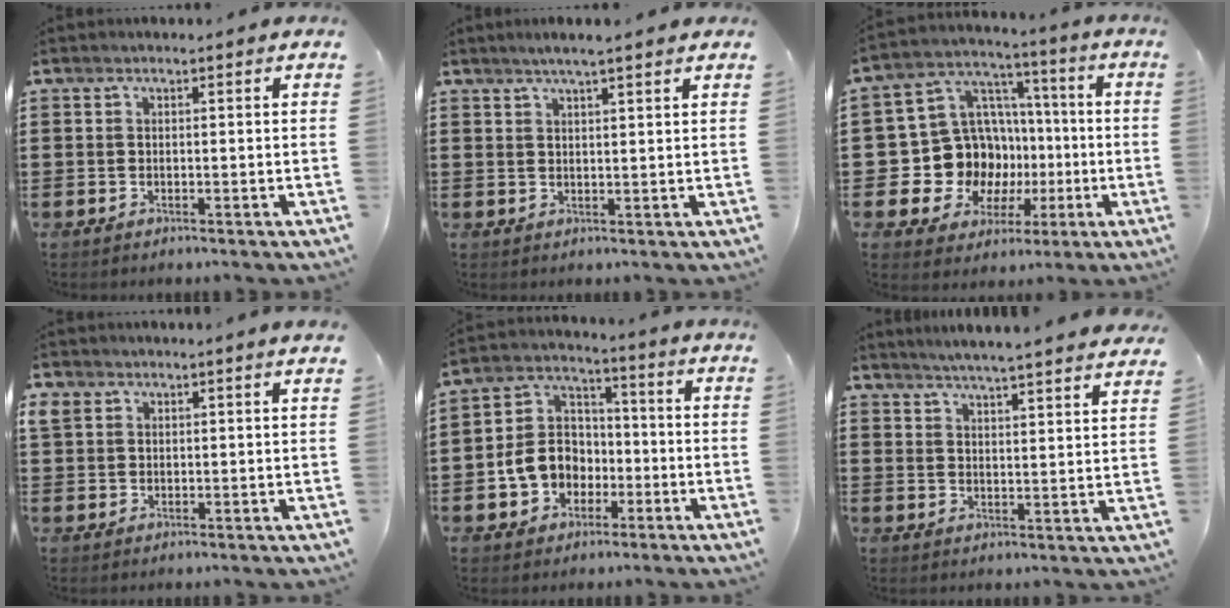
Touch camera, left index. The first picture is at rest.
{"total": 2.8, "force": [2.3, -0.1, 1.6], "torque": [-0.035, 0.002, 0.040]}
{"total": 13.1, "force": [-1.8, 12.3, 4.3], "torque": [-0.125, -0.011, -0.013]}
{"total": 2.2, "force": [1.9, 1.0, 0.6], "torque": [-0.019, 0.004, 0.038]}
{"total": 8.3, "force": [-2.6, 7.1, 3.4], "torque": [-0.103, 0.023, -0.052]}
{"total": 4.2, "force": [4.0, -1.0, 0.5], "torque": [-0.026, -0.028, 0.069]}